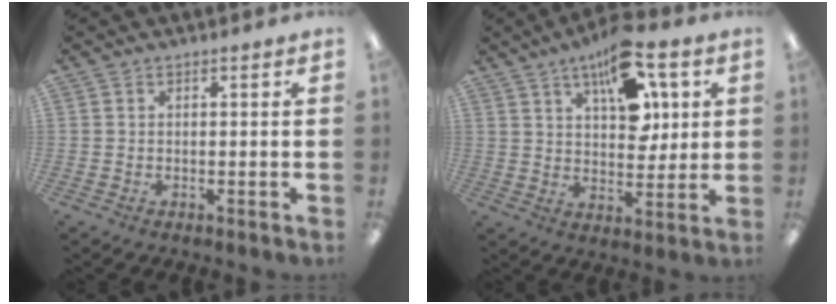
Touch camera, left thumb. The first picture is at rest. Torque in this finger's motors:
{"motor_torque": [-0.18, 0.58, 0.21, -0.20, 0.10]}